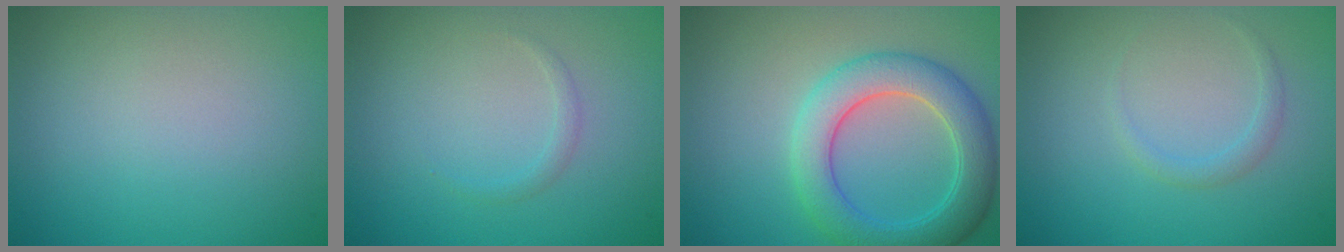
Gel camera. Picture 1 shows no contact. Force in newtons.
{"total": 0.7, "press": 0.7, "slide": 0.0}
{"total": 5.5, "press": 5.5, "slide": 0.2}
{"total": 1.0, "press": 1.0, "slide": 0.1}